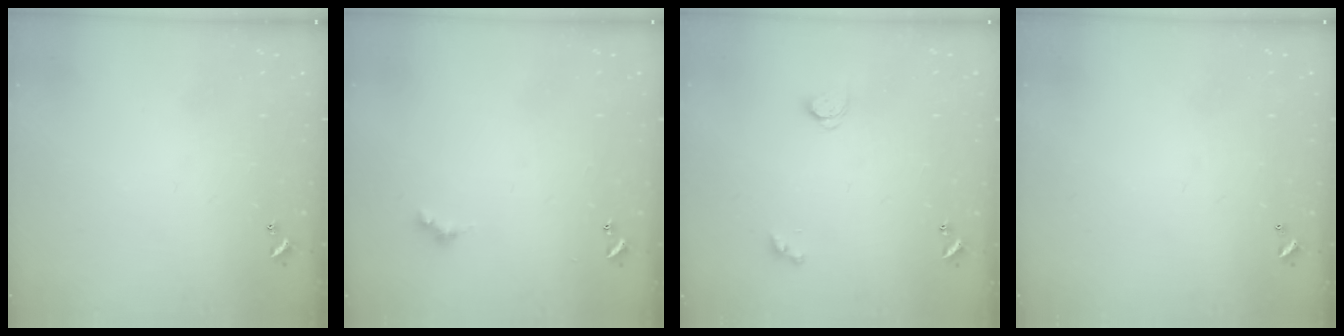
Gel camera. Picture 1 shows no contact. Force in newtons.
{"total": 2.6, "press": 2.6, "slide": 0.5}
{"total": 2.8, "press": 2.8, "slide": 0.3}
{"total": 2.8, "press": 2.8, "slide": 0.1}